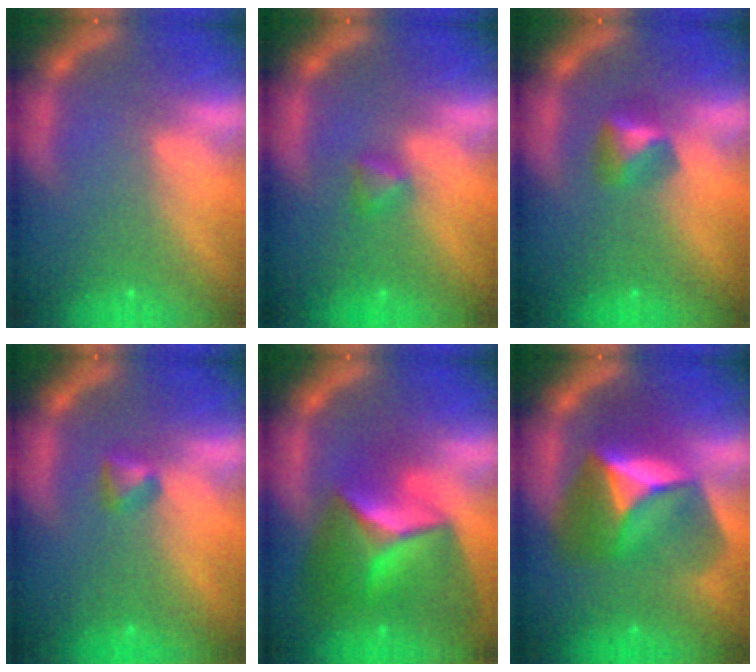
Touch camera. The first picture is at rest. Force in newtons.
{"total": 1.4}
{"total": 2.4}
{"total": 1.4}
{"total": 10.0}
{"total": 8.5}